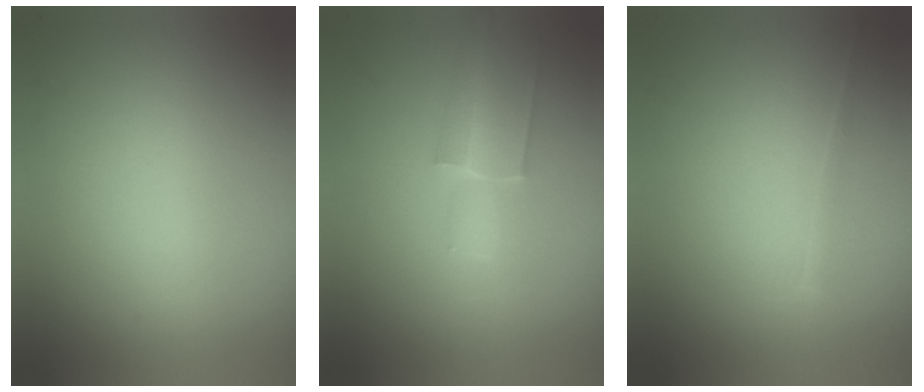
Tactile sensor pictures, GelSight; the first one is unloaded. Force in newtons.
{"total": 1.8}
{"total": 1.7}